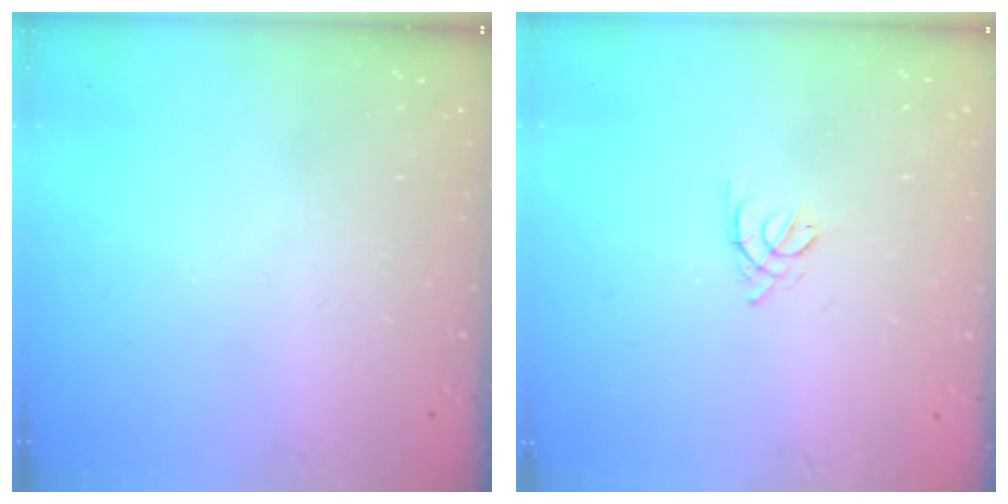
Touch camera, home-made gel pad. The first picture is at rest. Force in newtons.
{"total": 3.0, "press": 2.9, "slide": 0.7}